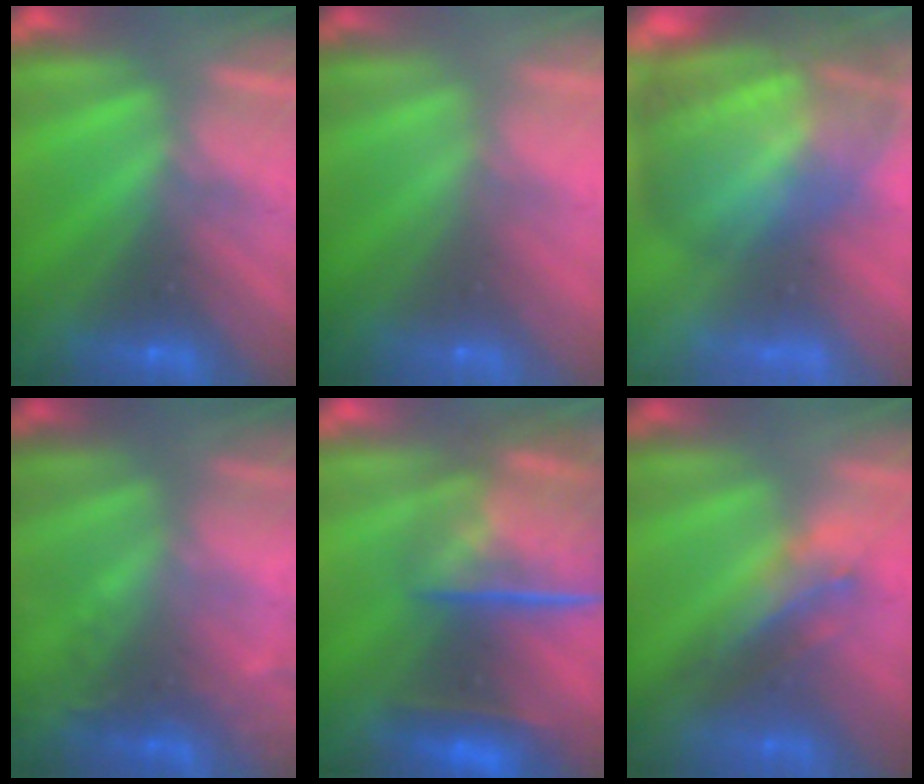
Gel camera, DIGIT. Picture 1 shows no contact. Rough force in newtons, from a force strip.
{"total": 9.0}
{"total": 7.6}
{"total": 2.2}
{"total": 7.4}
{"total": 2.9}